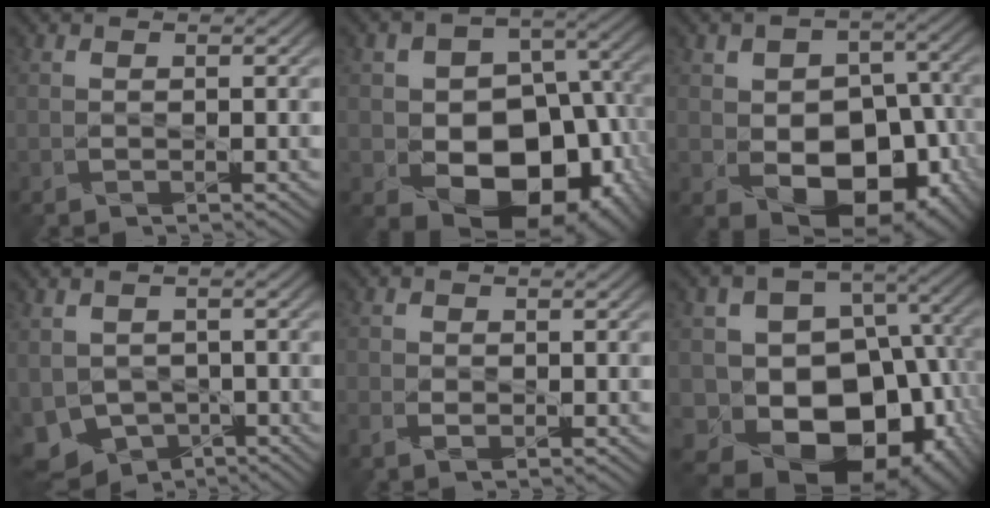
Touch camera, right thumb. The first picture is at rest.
{"total": 17.2, "force": [-4.2, 12.9, 10.6], "torque": [-0.142, -0.027, -0.062]}
{"total": 13.9, "force": [-3.3, 9.5, 9.6], "torque": [-0.125, -0.019, -0.036]}
{"total": 6.4, "force": [-2.2, 4.9, 3.5], "torque": [-0.095, -0.023, -0.036]}
{"total": 1.9, "force": [-0.6, 1.3, 1.3], "torque": [-0.029, -0.007, -0.014]}
{"total": 19.2, "force": [-4.6, 15.2, 10.8], "torque": [-0.164, -0.028, -0.050]}